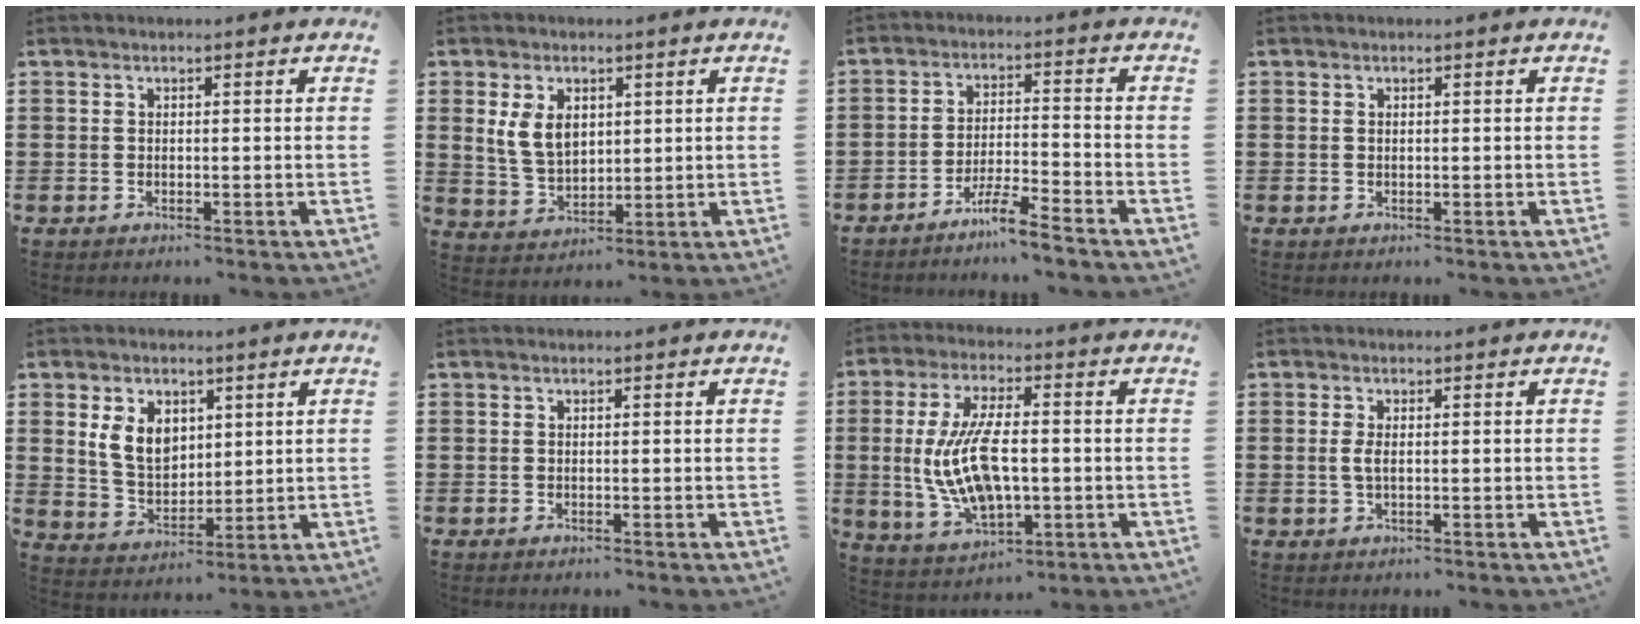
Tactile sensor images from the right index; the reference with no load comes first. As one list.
[{"total": 6.1, "force": [1.8, 4.1, 4.2], "torque": [-0.109, 0.007, 0.027]}, {"total": 5.6, "force": [-5.0, -0.4, 2.4], "torque": [-0.055, -0.008, -0.099]}, {"total": 0.0}, {"total": 7.0, "force": [2.3, 4.9, 4.4], "torque": [-0.103, 0.009, 0.039]}, {"total": 0.0}, {"total": 11.0, "force": [-0.7, 4.9, 9.8], "torque": [-0.221, -0.007, -0.017]}, {"total": 1.9, "force": [0.0, 0.7, 1.8], "torque": [-0.042, 0.000, -0.003]}]